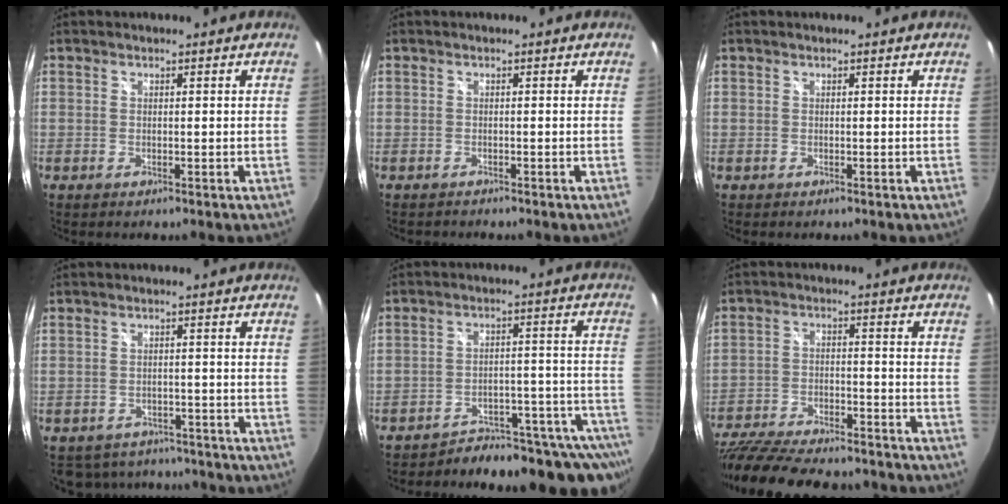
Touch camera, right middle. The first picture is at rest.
{"total": 0.9, "force": [-0.9, 0.1, 0.1], "torque": [-0.004, -0.005, -0.015]}
{"total": 0.0}
{"total": 9.4, "force": [-8.0, 4.5, 2.0], "torque": [-0.050, 0.010, -0.104]}
{"total": 18.9, "force": [-18.1, 2.9, 4.6], "torque": [-0.033, 0.012, -0.236]}
{"total": 22.7, "force": [-19.1, 6.5, 10.5], "torque": [-0.217, -0.034, -0.289]}